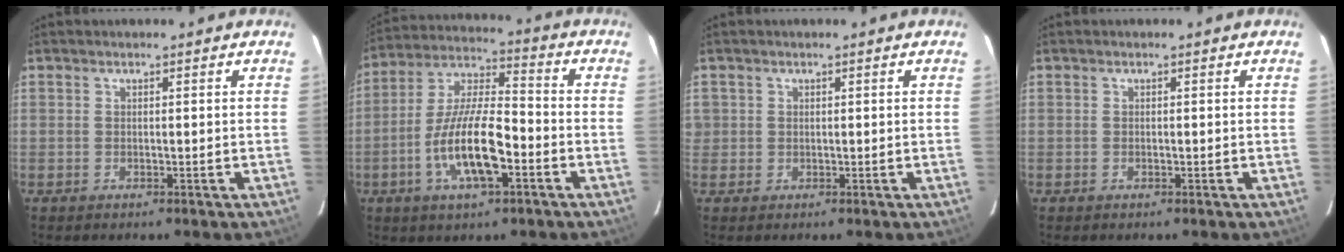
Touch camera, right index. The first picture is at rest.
{"total": 14.3, "force": [-5.2, 4.4, 12.6], "torque": [-0.256, -0.002, -0.097]}
{"total": 1.3, "force": [0.1, 1.3, 0.0], "torque": [0.005, 0.004, 0.001]}
{"total": 0.0}